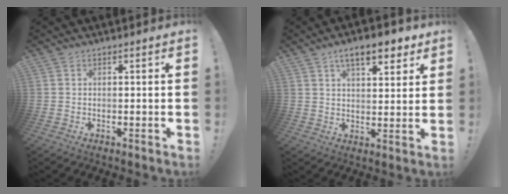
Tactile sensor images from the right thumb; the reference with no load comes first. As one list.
[{"total": 9.8, "force": [5.8, 3.6, 7.1], "torque": [-0.100, -0.022, 0.098]}]